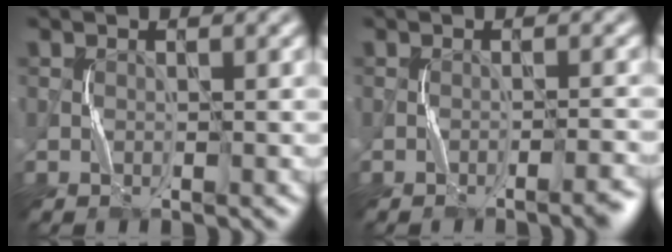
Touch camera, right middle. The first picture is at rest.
{"total": 1.6, "force": [-0.9, 0.0, 1.2], "torque": [-0.016, 0.010, -0.016]}